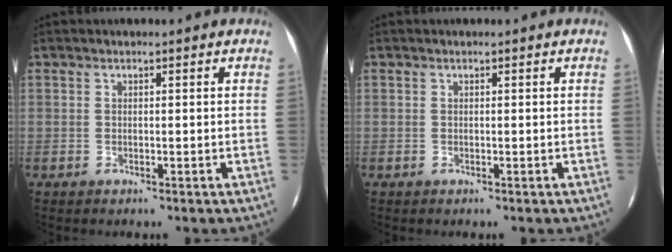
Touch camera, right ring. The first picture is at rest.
{"total": 0.0}